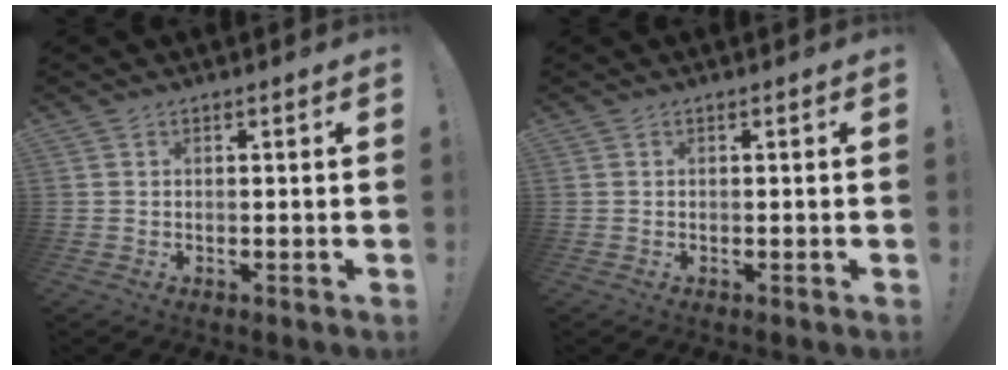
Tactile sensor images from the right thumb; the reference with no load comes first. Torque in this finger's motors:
{"motor_torque": [0.00, 0.00, 0.08, -0.08, 0.00]}